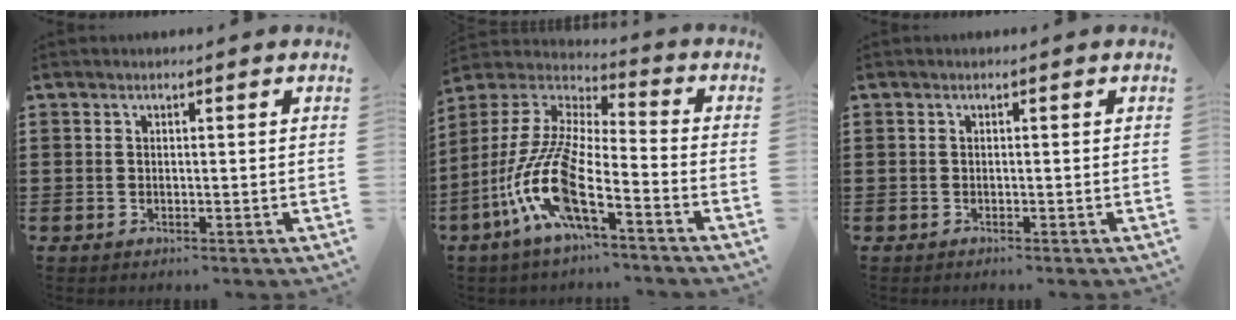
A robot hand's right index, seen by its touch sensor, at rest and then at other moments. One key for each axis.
{"total": 12.9, "fx": -7.1, "fy": 2.7, "fz": 10.4, "tx": -0.253, "ty": -0.022, "tz": -0.148}
{"total": 0.0}